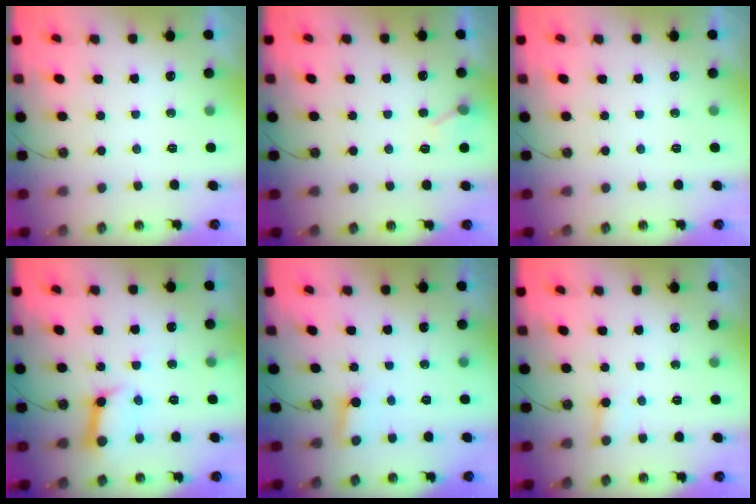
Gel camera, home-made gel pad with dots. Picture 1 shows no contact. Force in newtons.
{"total": 5.8, "press": 5.8, "slide": 0.8}
{"total": 0.0}
{"total": 11.1, "press": 11.0, "slide": 1.2}
{"total": 2.7, "press": 2.7, "slide": 0.4}
{"total": 4.5, "press": 4.4, "slide": 0.5}